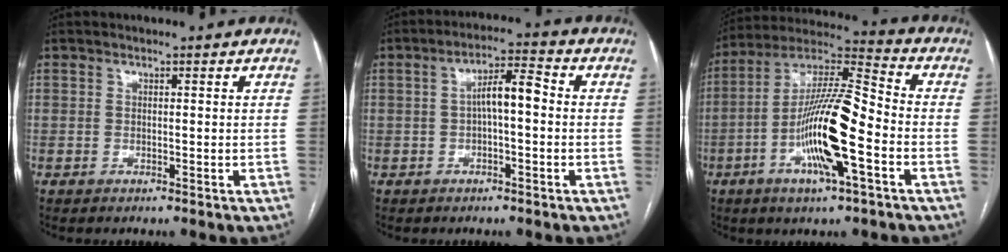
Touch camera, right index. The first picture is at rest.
{"total": 5.6, "force": [-0.1, 1.3, 5.5], "torque": [-0.092, 0.023, -0.002]}
{"total": 16.4, "force": [-5.0, 2.0, 15.5], "torque": [-0.298, 0.001, -0.090]}